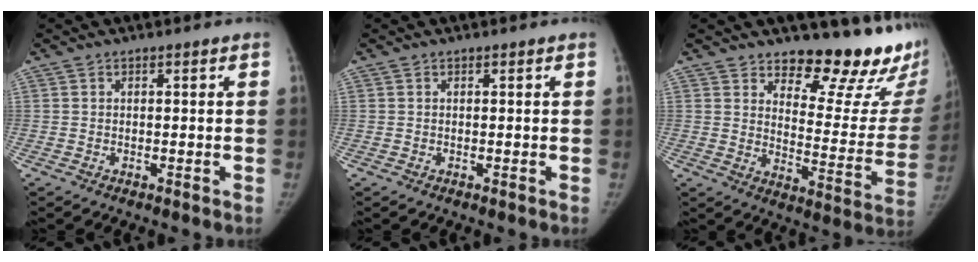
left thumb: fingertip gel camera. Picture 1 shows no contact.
{"total": 0.0}
{"total": 20.6, "force": [16.0, 7.2, 10.6], "torque": [-0.089, -0.139, 0.204]}